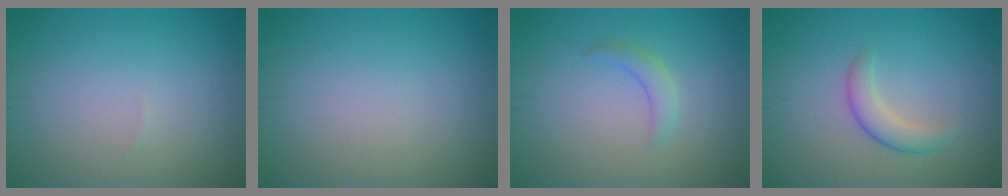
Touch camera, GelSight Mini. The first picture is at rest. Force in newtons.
{"total": 0.0}
{"total": 1.6, "press": 1.6, "slide": 0.2}
{"total": 2.3, "press": 2.3, "slide": 0.1}